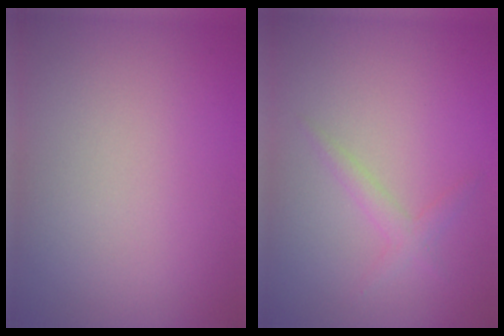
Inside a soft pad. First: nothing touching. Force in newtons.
{"total": 1.4, "press": 1.4, "slide": 0.0}